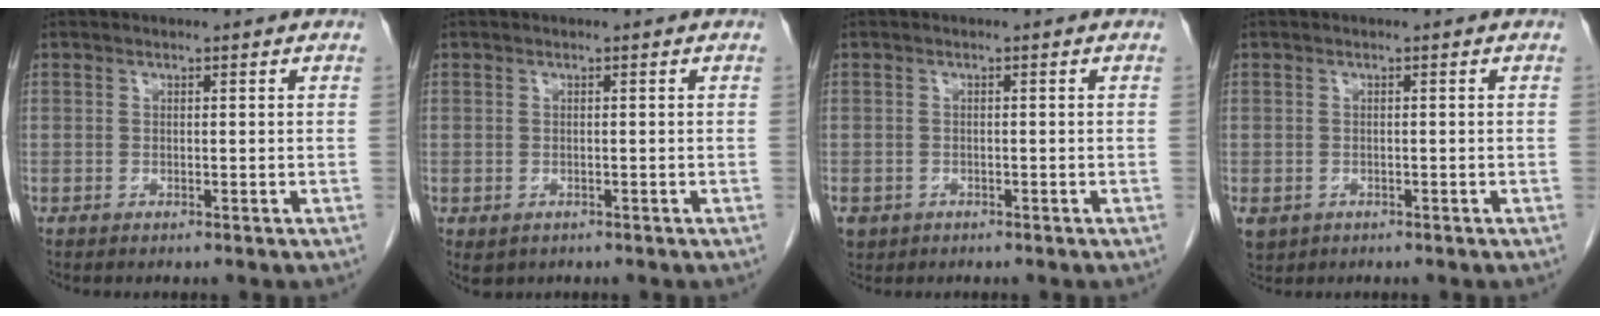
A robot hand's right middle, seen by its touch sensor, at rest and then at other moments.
{"total": 1.5, "force": [-0.7, 1.2, 0.6], "torque": [-0.010, 0.000, 0.001]}
{"total": 2.9, "force": [-1.7, 2.2, 0.7], "torque": [-0.013, -0.001, -0.025]}
{"total": 4.1, "force": [-2.0, 3.4, 1.4], "torque": [-0.032, -0.004, -0.026]}